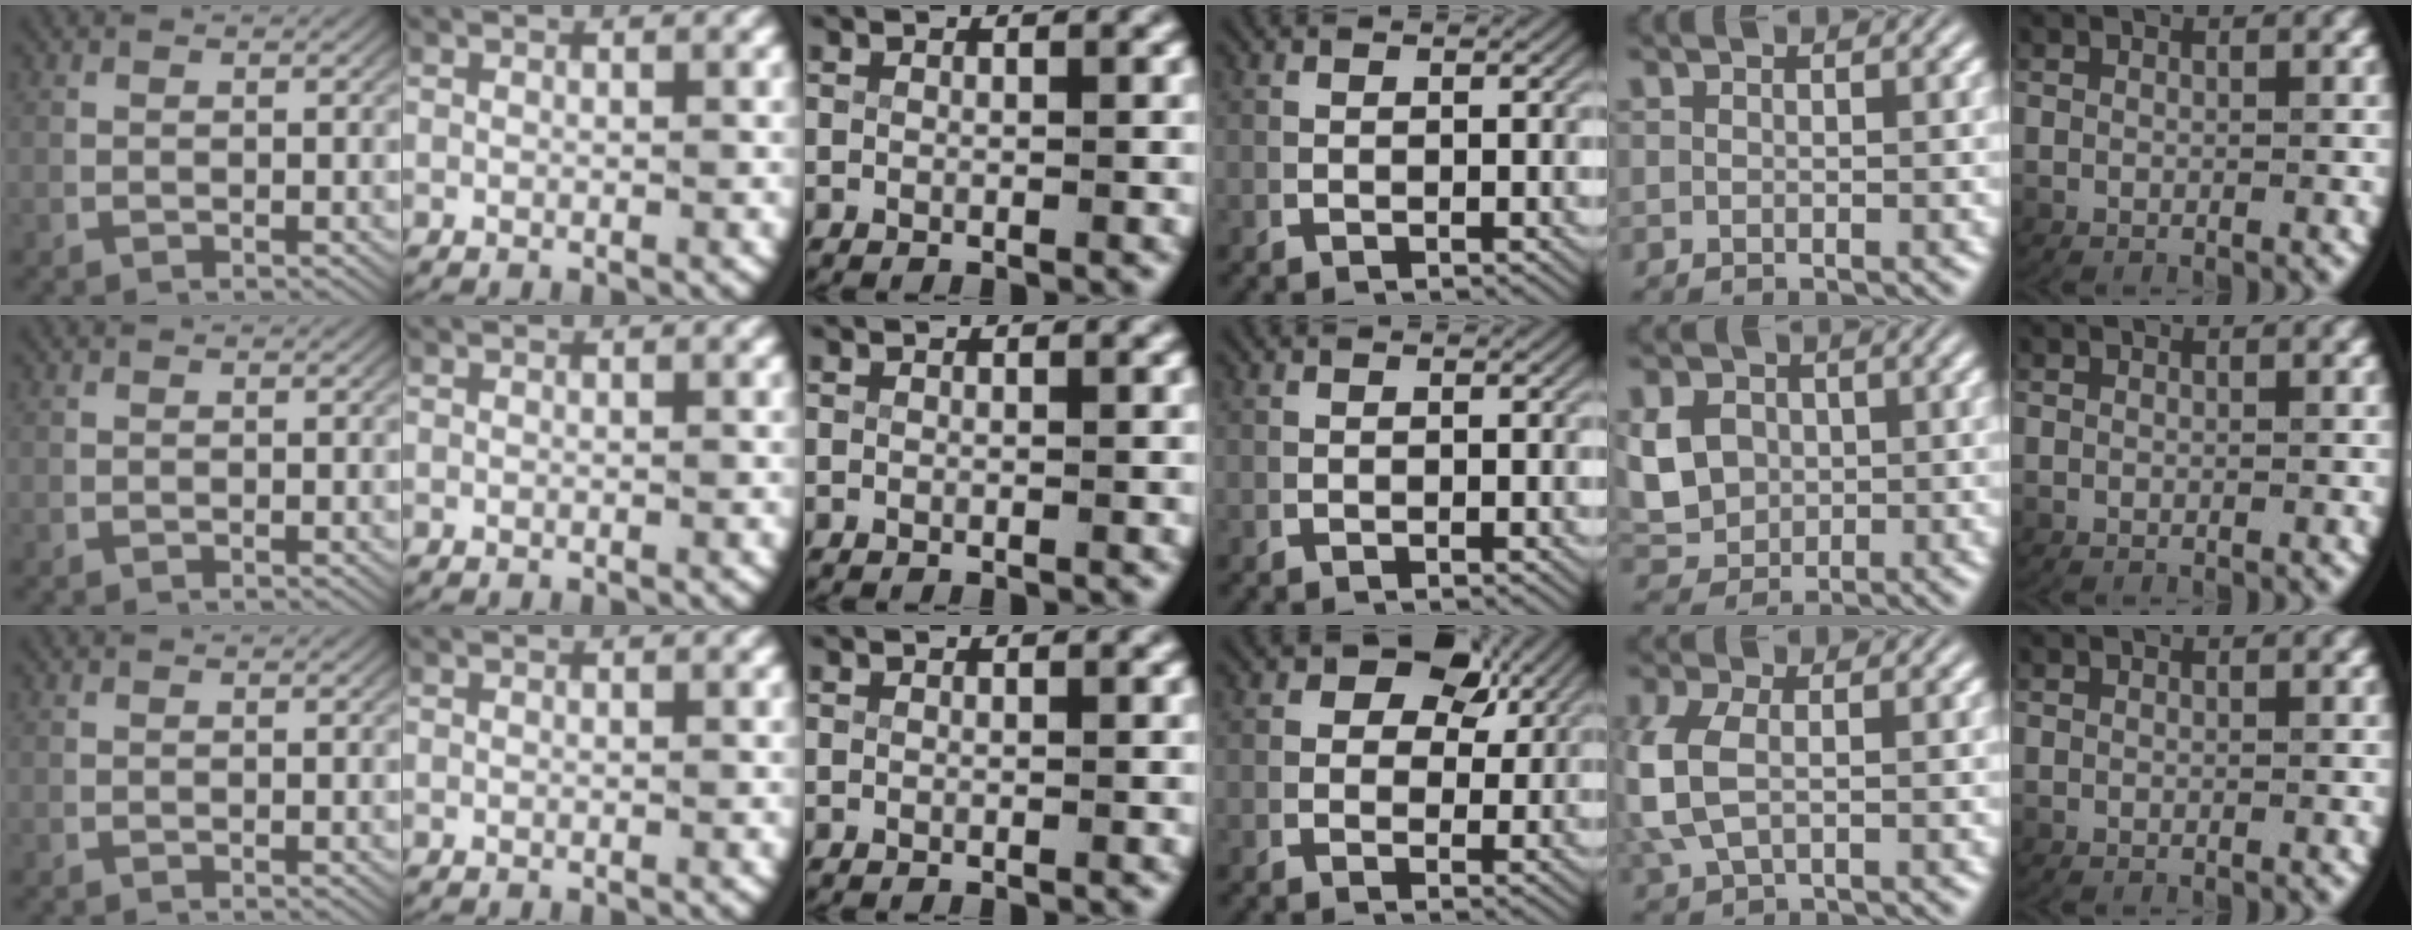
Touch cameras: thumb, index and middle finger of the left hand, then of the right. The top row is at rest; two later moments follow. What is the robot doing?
{"motion": "lift_and_place", "object": "key"}